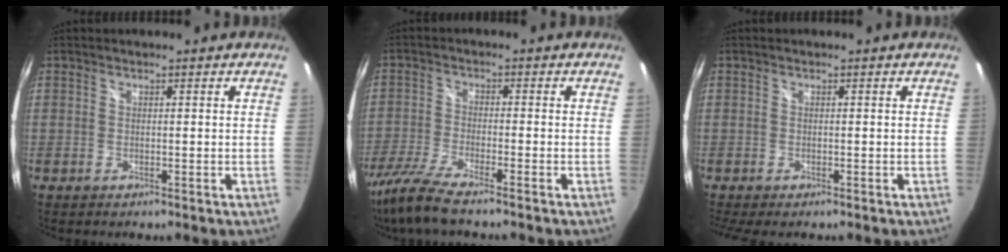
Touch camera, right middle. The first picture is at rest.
{"total": 8.8, "force": [-7.2, 0.3, 5.0], "torque": [-0.119, -0.029, -0.136]}
{"total": 1.9, "force": [-1.4, 0.6, 1.2], "torque": [-0.023, -0.013, -0.020]}